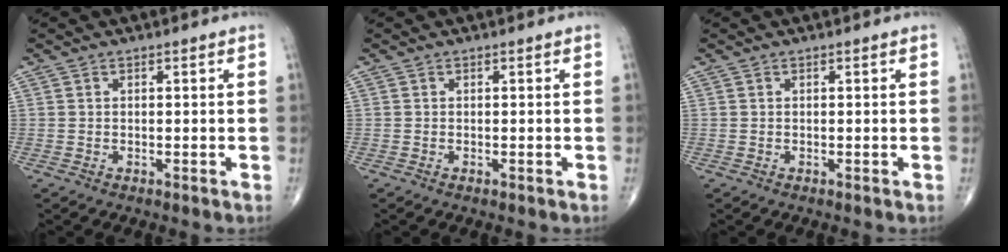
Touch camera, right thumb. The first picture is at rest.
{"total": 0.0}
{"total": 0.0}